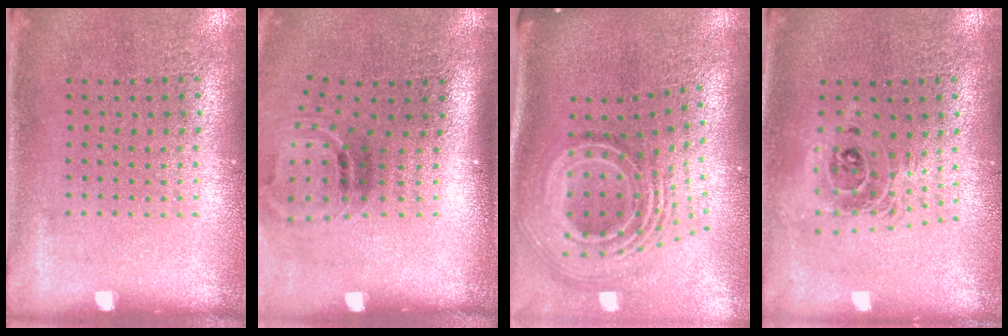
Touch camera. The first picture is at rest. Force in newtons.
{"total": 1.9, "press": 1.1, "slide": 1.5}
{"total": 3.0, "press": 1.9, "slide": 2.3}
{"total": 1.7, "press": 1.4, "slide": 1.0}